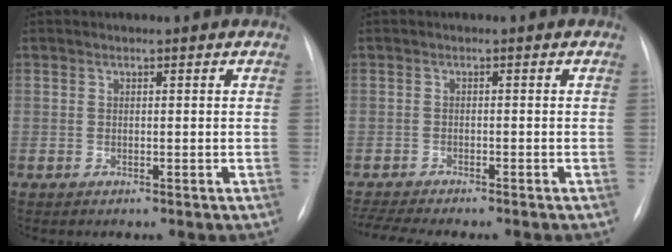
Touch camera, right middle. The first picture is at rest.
{"total": 8.3, "force": [-7.4, 0.8, 3.7], "torque": [-0.057, -0.006, -0.111]}